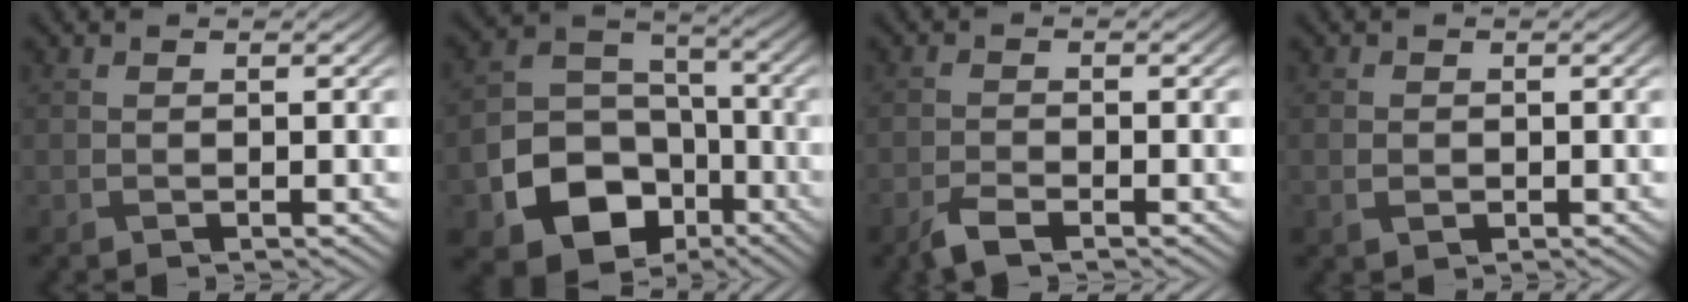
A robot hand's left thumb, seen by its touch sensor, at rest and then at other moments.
{"total": 13.5, "force": [-6.3, 9.9, 6.6], "torque": [-0.149, -0.046, -0.106]}
{"total": 2.8, "force": [-2.0, 0.7, 1.7], "torque": [-0.041, -0.004, -0.047]}
{"total": 1.5, "force": [-0.3, 1.2, 0.8], "torque": [-0.019, -0.007, -0.005]}